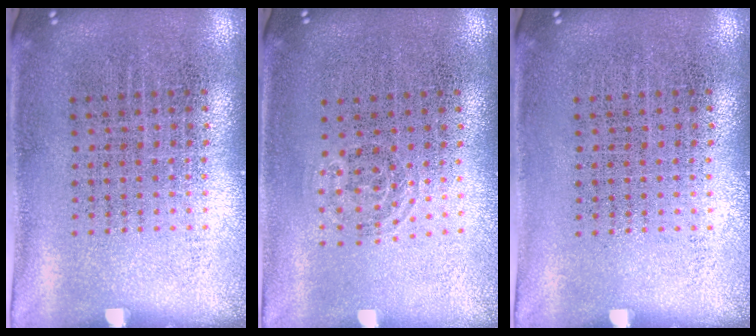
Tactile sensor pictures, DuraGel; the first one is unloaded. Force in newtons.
{"total": 0.8, "press": 0.6, "slide": 0.6}
{"total": 0.0}